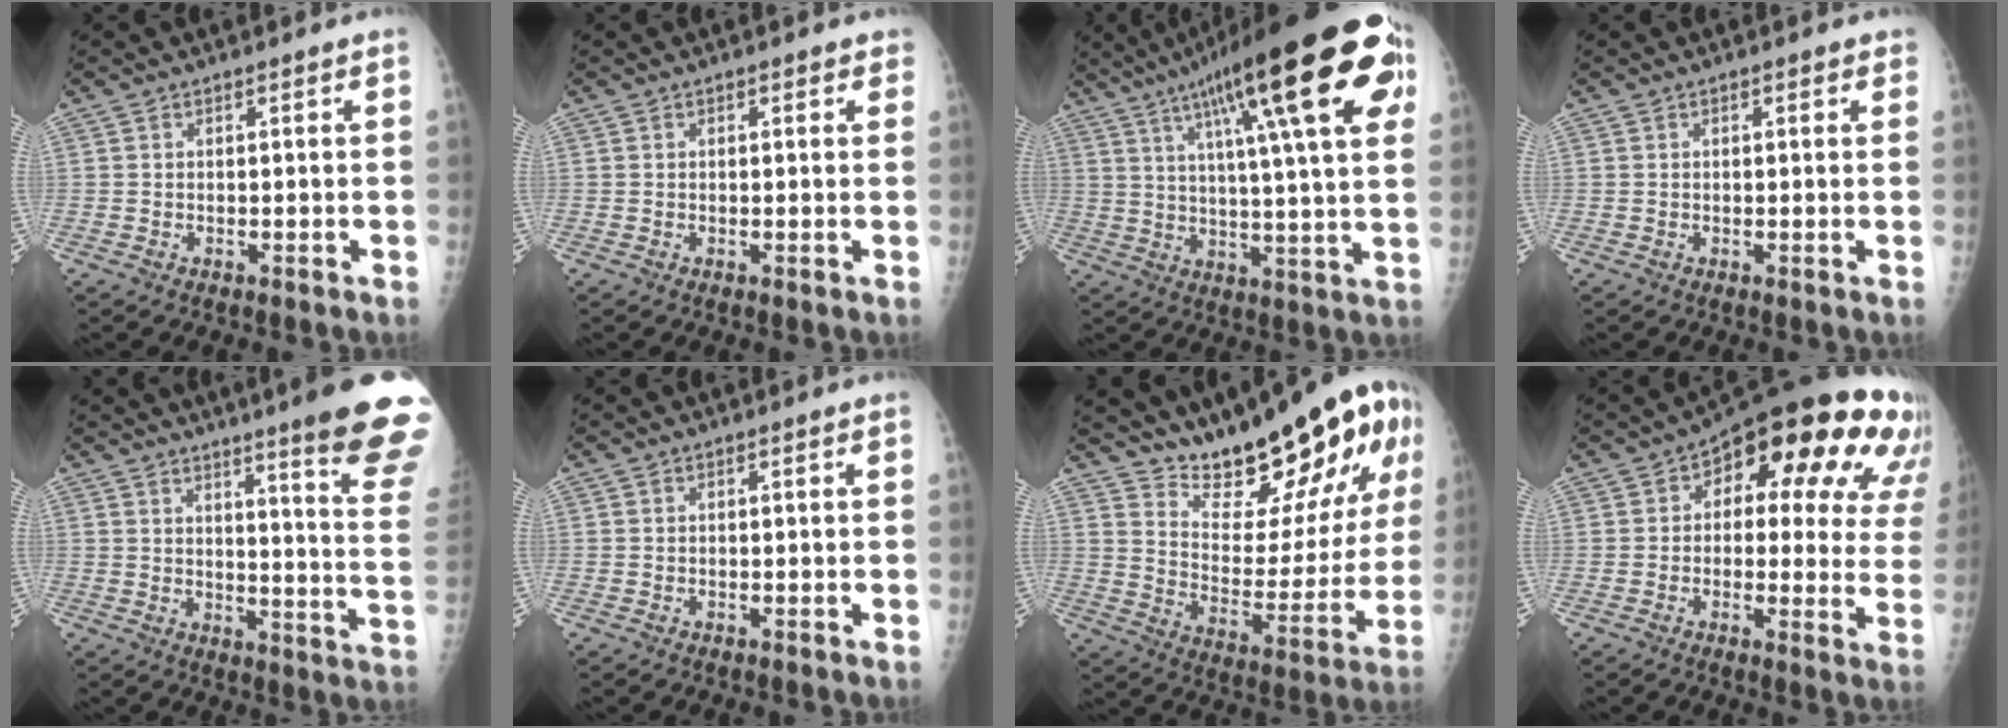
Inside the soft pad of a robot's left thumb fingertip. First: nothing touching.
{"total": 1.4, "force": [0.8, 0.7, 0.9], "torque": [-0.001, 0.000, 0.005]}
{"total": 28.5, "force": [12.3, 6.3, 24.9], "torque": [-0.350, 0.004, 0.181]}
{"total": 1.3, "force": [0.7, 0.7, 0.9], "torque": [-0.002, 0.000, 0.004]}
{"total": 20.3, "force": [14.7, 0.9, 13.9], "torque": [-0.157, -0.100, 0.181]}
{"total": 0.0}
{"total": 22.8, "force": [15.5, 7.3, 15.1], "torque": [-0.175, -0.096, 0.242]}
{"total": 23.4, "force": [10.2, 11.1, 17.9], "torque": [-0.188, 0.011, 0.122]}